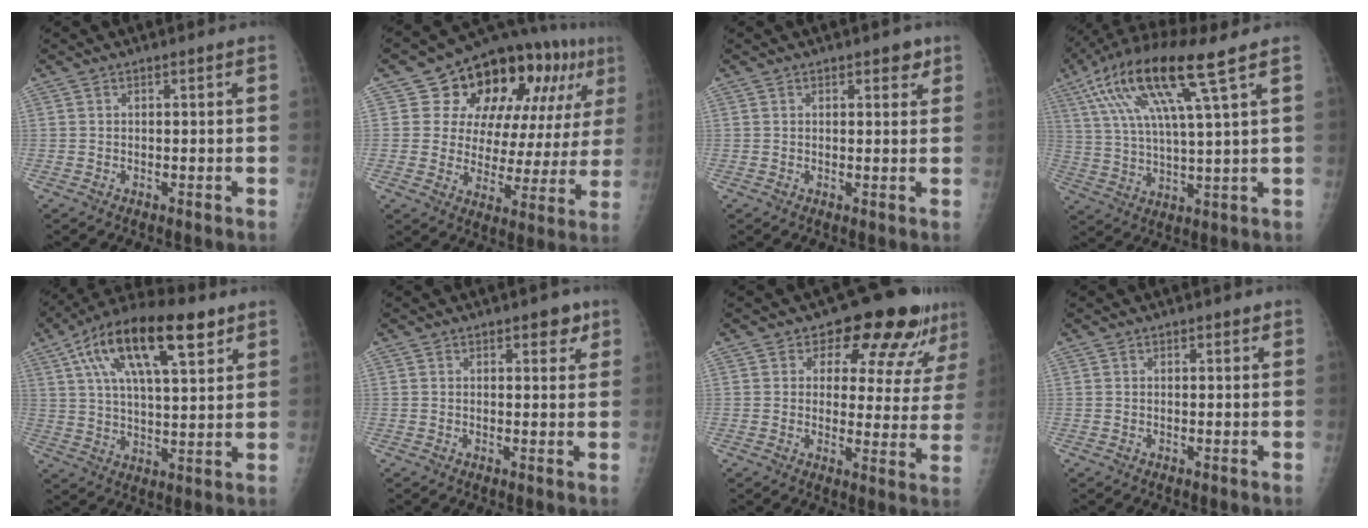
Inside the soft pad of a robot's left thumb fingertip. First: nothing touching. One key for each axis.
{"total": 21.2, "fx": 9.5, "fy": 11.2, "fz": 15.2, "tx": -0.168, "ty": 0.002, "tz": 0.136}
{"total": 2.3, "fx": 1.5, "fy": 1.3, "fz": 1.3, "tx": 0.000, "ty": -0.006, "tz": 0.016}
{"total": 15.8, "fx": 7.9, "fy": 1.5, "fz": 13.6, "tx": -0.279, "ty": -0.010, "tz": 0.149}
{"total": 19.6, "fx": 9.7, "fy": 7.5, "fz": 15.3, "tx": -0.255, "ty": -0.003, "tz": 0.165}
{"total": 3.3, "fx": 2.0, "fy": 1.7, "fz": 1.9, "tx": -0.003, "ty": -0.008, "tz": 0.022}
{"total": 13.7, "fx": 9.4, "fy": 6.7, "fz": 7.5, "tx": -0.043, "ty": -0.047, "tz": 0.104}
{"total": 0.9, "fx": 0.6, "fy": 0.5, "fz": 0.3, "tx": 0.004, "ty": -0.004, "tz": 0.005}